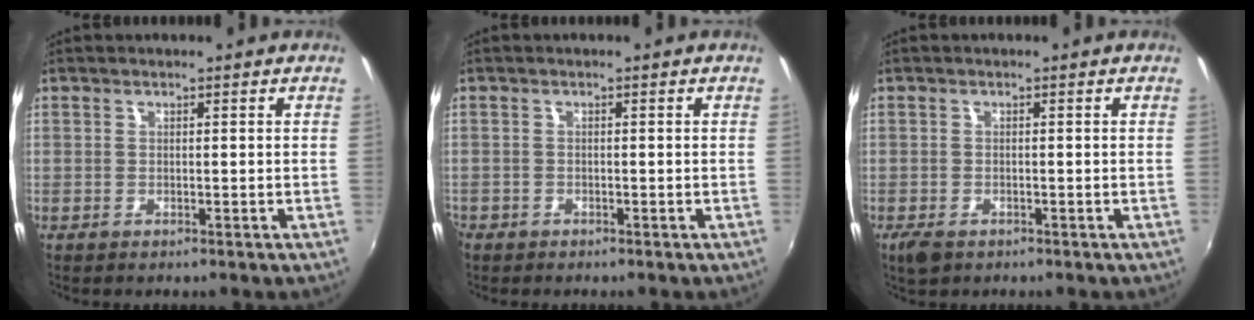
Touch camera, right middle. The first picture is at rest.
{"total": 1.6, "force": [-1.3, 1.0, 0.2], "torque": [-0.012, -0.003, -0.025]}
{"total": 3.1, "force": [-1.9, 1.6, 1.7], "torque": [-0.039, -0.011, -0.035]}